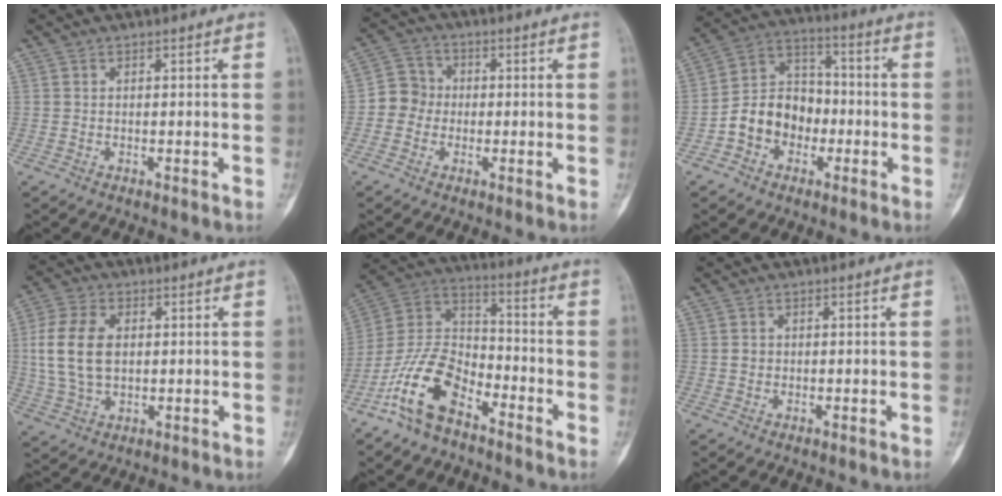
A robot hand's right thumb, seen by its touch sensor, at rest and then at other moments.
{"total": 5.6, "force": [-0.8, 5.3, 1.6], "torque": [-0.004, 0.016, -0.030]}
{"total": 11.8, "force": [-3.3, 9.5, 6.1], "torque": [-0.070, 0.048, -0.068]}
{"total": 11.5, "force": [1.3, 7.5, 8.6], "torque": [-0.178, 0.005, 0.029]}
{"total": 14.3, "force": [-8.8, 7.4, 8.6], "torque": [-0.164, 0.066, -0.180]}
{"total": 1.3, "force": [0.0, 1.2, 0.5], "torque": [-0.005, 0.003, 0.001]}